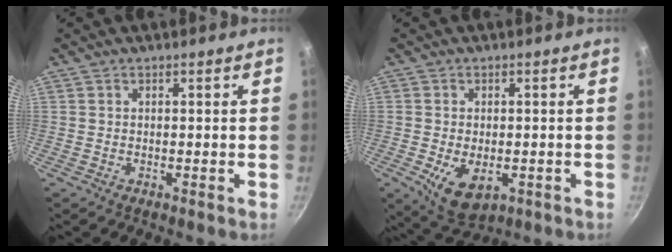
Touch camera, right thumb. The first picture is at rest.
{"total": 7.9, "force": [-2.1, 4.7, 6.0], "torque": [-0.091, -0.011, -0.020]}